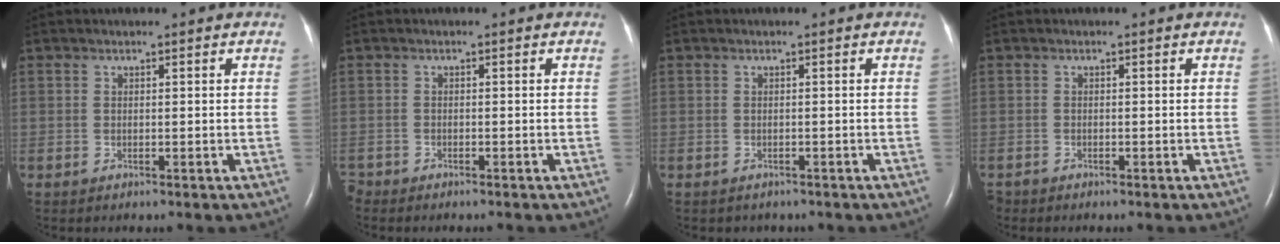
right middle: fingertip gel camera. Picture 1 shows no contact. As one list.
[{"total": 1.8, "force": [-1.7, 0.4, -0.1], "torque": [0.003, -0.004, -0.028]}, {"total": 1.7, "force": [-1.4, 0.9, 0.2], "torque": [-0.008, 0.000, -0.015]}, {"total": 0.8, "force": [-0.7, 0.3, 0.0], "torque": [-0.003, -0.001, -0.013]}]